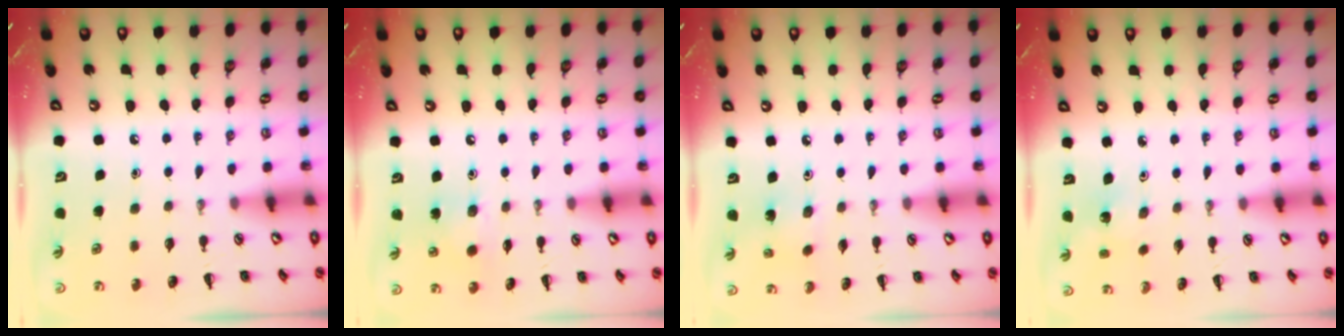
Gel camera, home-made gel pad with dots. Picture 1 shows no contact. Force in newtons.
{"total": 6.3, "press": 6.2, "slide": 1.0}
{"total": 1.5, "press": 1.4, "slide": 0.4}
{"total": 1.5, "press": 1.4, "slide": 0.5}